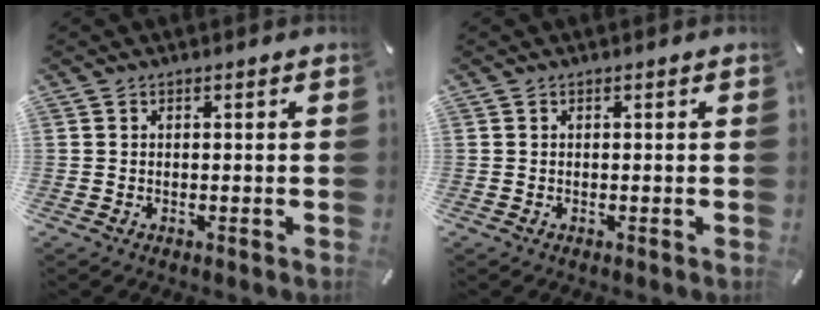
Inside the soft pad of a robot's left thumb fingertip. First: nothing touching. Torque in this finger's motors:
{"motor_torque": [-0.01, 0.01, 0.01, 0.01, 0.00]}